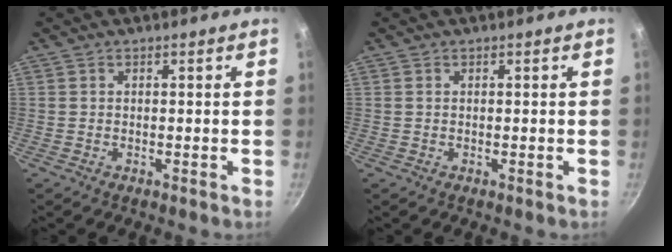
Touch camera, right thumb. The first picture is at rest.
{"total": 0.0}